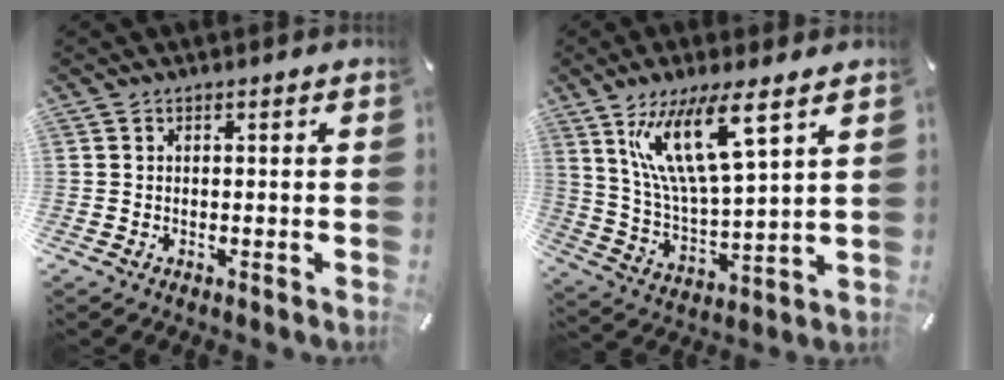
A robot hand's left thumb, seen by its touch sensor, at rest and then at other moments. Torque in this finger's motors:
{"motor_torque": [2.50, 2.52, 1.41, -1.36, 0.52]}